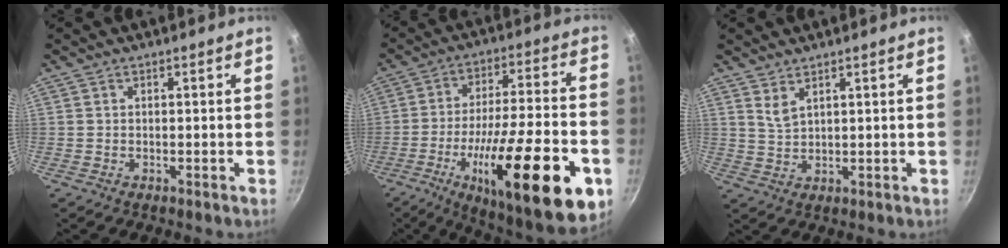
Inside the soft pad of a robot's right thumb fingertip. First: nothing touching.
{"total": 28.8, "force": [-10.6, 8.2, 25.5], "torque": [-0.359, 0.021, -0.158]}
{"total": 3.0, "force": [2.0, 1.1, 1.8], "torque": [-0.036, -0.017, 0.044]}